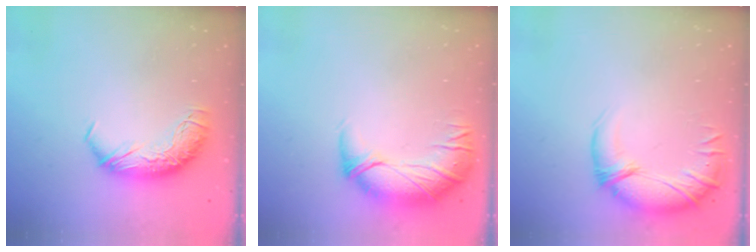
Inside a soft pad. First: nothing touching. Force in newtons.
{"total": 2.9, "press": 0.7, "slide": 2.8}
{"total": 3.1, "press": 1.7, "slide": 2.7}